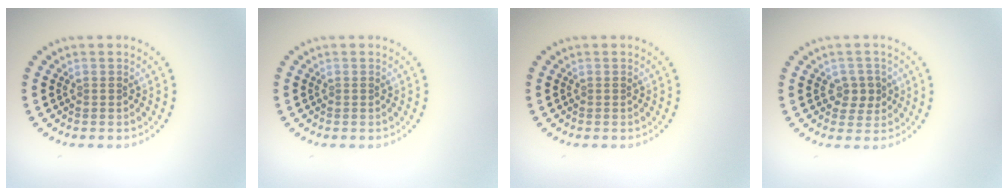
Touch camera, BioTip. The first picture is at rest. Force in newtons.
{"total": 0.0}
{"total": 0.0}
{"total": 2.1, "press": 2.0, "slide": 0.7}